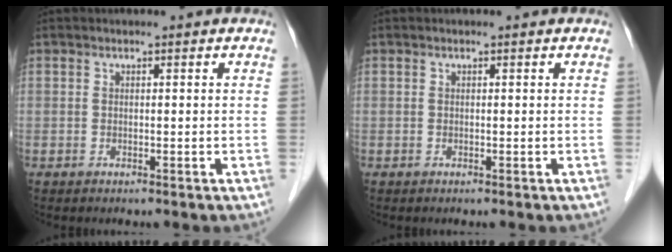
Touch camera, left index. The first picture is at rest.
{"total": 0.0}